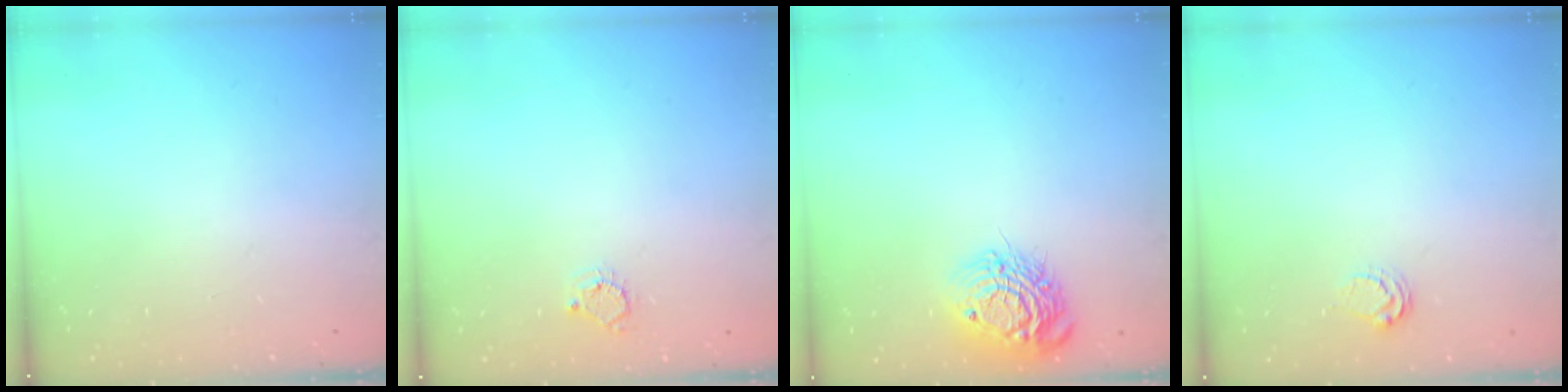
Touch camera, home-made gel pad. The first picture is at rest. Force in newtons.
{"total": 4.4, "press": 4.4, "slide": 0.4}
{"total": 13.1, "press": 13.1, "slide": 1.0}
{"total": 3.3, "press": 3.3, "slide": 0.3}